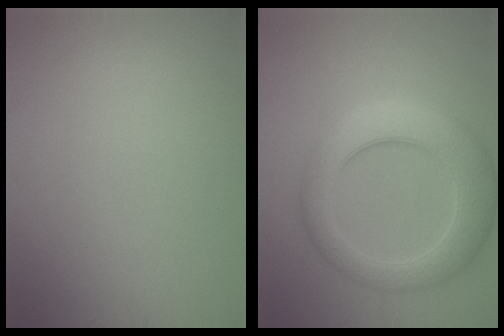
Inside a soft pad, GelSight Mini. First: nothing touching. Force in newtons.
{"total": 7.3, "press": 7.2, "slide": 0.4}